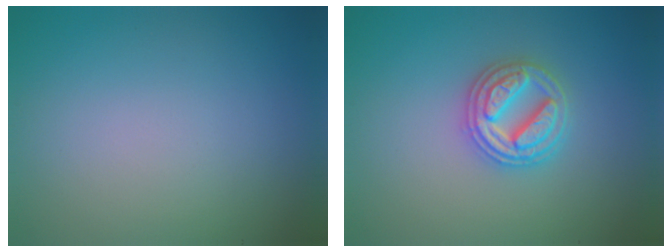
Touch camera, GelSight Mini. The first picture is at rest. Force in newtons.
{"total": 4.4, "press": 4.3, "slide": 0.5}